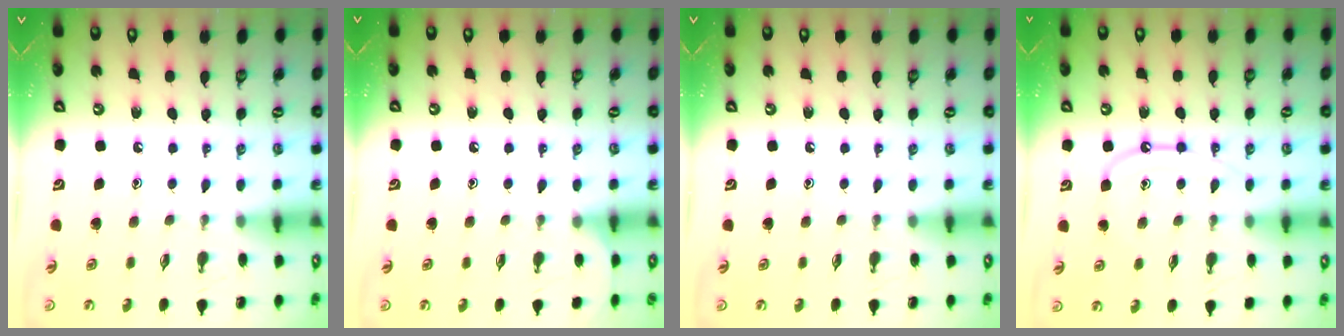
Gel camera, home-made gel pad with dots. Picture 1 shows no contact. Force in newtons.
{"total": 4.2, "press": 4.2, "slide": 0.5}
{"total": 0.0}
{"total": 8.5, "press": 8.5, "slide": 0.9}